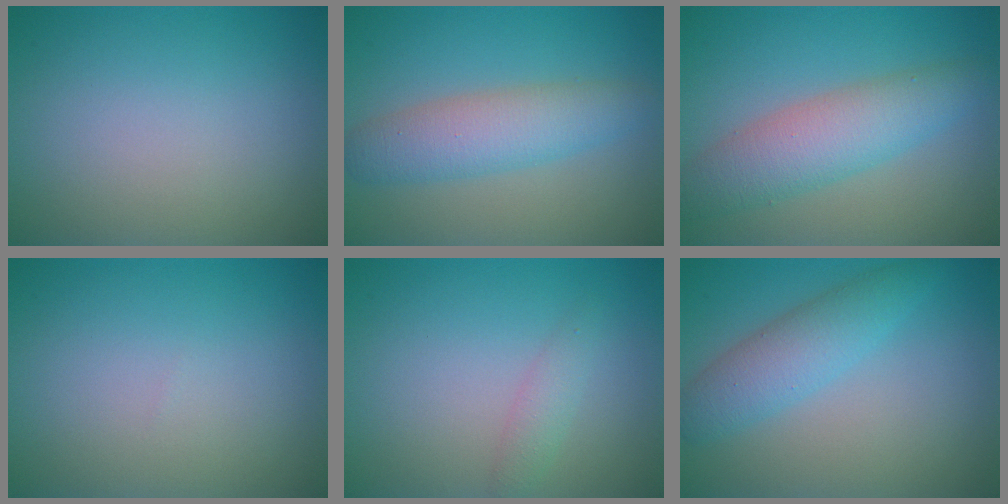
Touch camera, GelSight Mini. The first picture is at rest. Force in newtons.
{"total": 4.6, "press": 4.6, "slide": 0.1}
{"total": 5.3, "press": 5.3, "slide": 0.1}
{"total": 0.0}
{"total": 1.4, "press": 1.4, "slide": 0.1}
{"total": 3.8, "press": 3.8, "slide": 0.0}